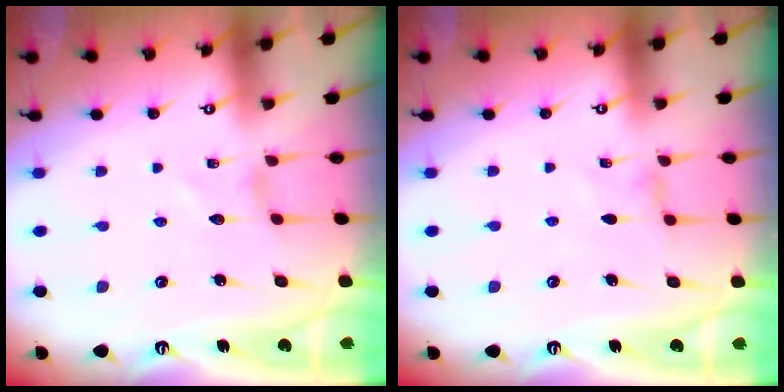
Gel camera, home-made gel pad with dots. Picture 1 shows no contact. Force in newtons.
{"total": 0.0}